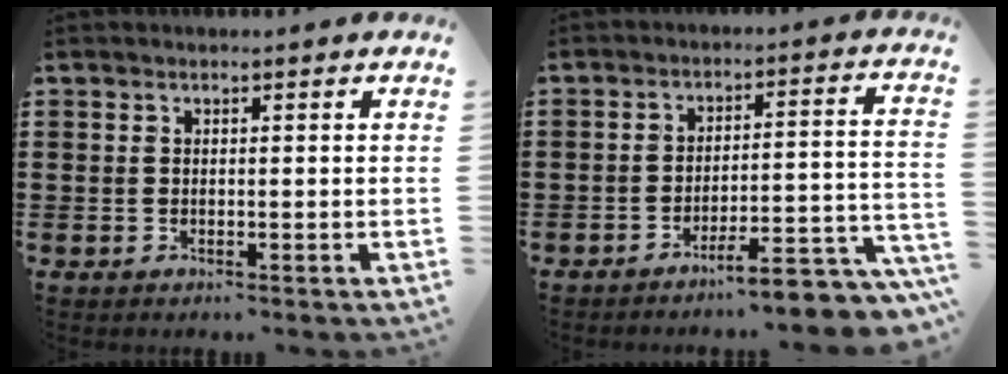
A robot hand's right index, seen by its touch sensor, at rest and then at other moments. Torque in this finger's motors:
{"motor_torque": [1.35, 0.79, -0.14, -0.04]}